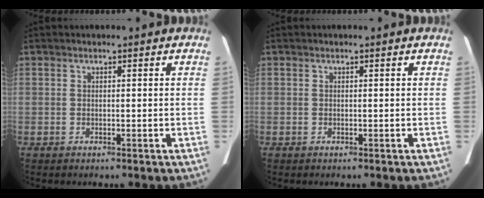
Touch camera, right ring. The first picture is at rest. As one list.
[{"total": 0.0}]